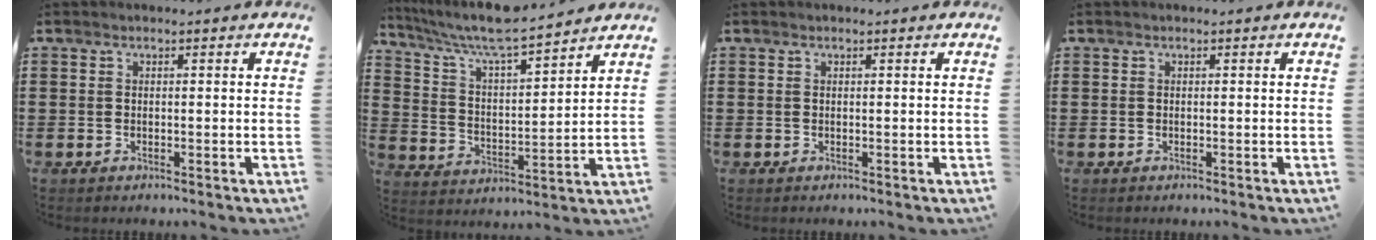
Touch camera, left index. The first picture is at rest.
{"total": 8.1, "force": [7.2, 0.7, 3.7], "torque": [-0.100, -0.035, 0.121]}
{"total": 0.0}
{"total": 0.0}